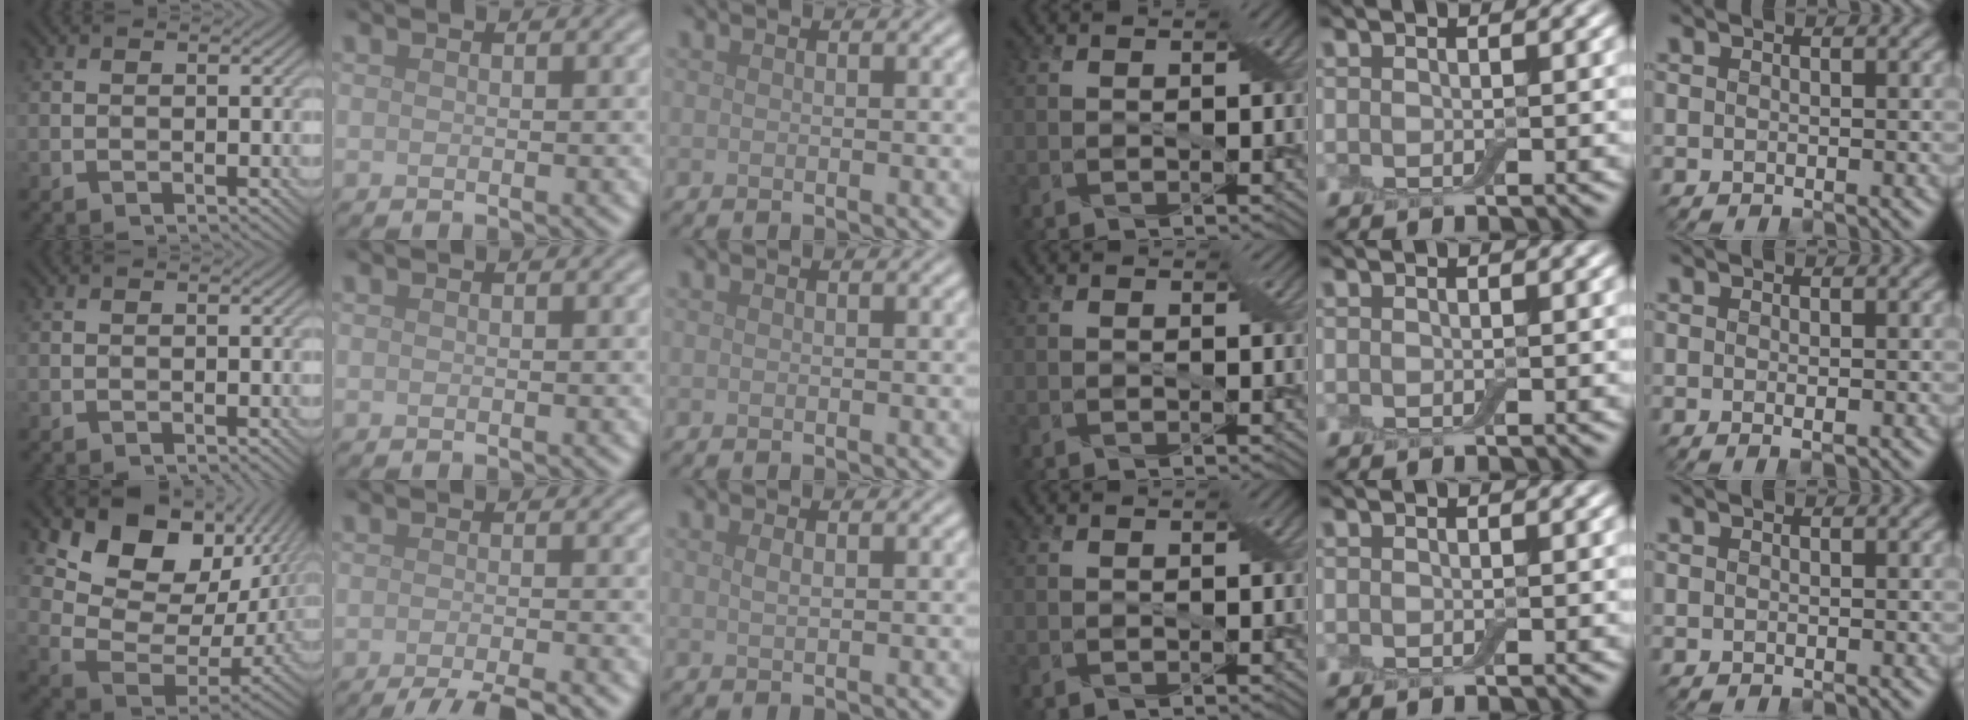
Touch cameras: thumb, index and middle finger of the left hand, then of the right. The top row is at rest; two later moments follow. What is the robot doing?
{"motion": "peel", "object": "adhesive wrap"}